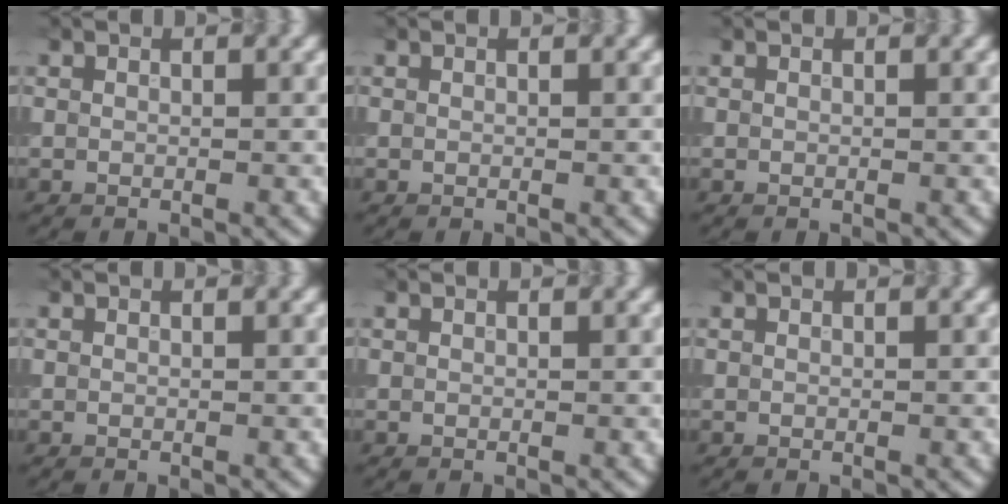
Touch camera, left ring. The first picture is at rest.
{"total": 0.0}
{"total": 0.0}
{"total": 0.0}
{"total": 0.0}
{"total": 0.0}